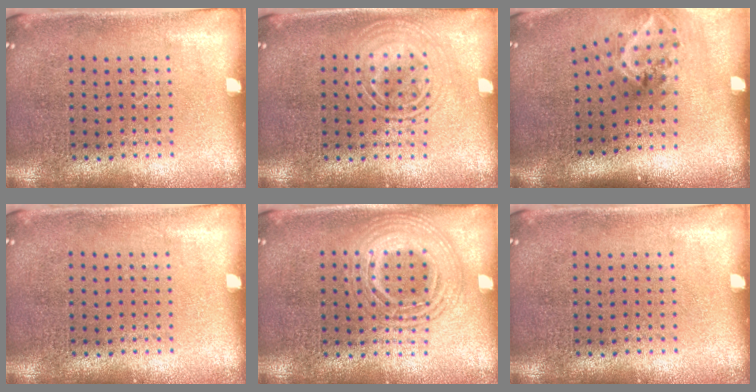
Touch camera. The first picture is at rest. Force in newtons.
{"total": 2.4, "press": 2.4, "slide": 0.3}
{"total": 2.1, "press": 1.3, "slide": 1.6}
{"total": 0.0}
{"total": 2.8, "press": 2.8, "slide": 0.3}
{"total": 0.0}